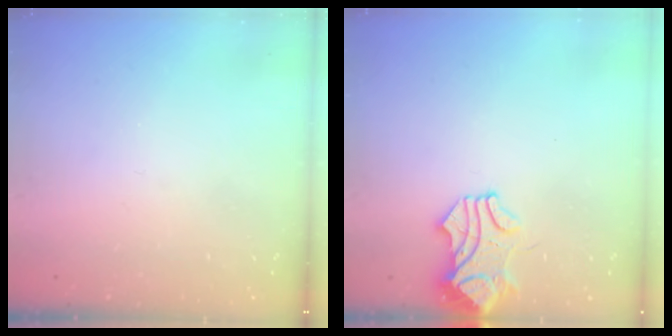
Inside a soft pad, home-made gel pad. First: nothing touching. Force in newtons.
{"total": 1.7, "press": 1.5, "slide": 0.8}